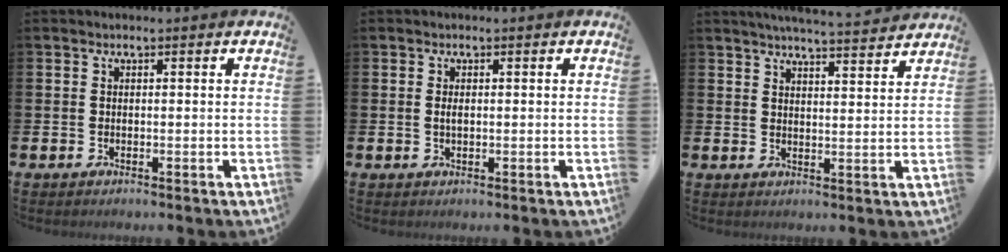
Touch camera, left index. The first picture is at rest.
{"total": 0.9, "force": [0.1, 0.4, 0.8], "torque": [-0.008, 0.000, -0.001]}
{"total": 5.0, "force": [4.9, -0.3, 0.9], "torque": [-0.025, -0.028, 0.086]}